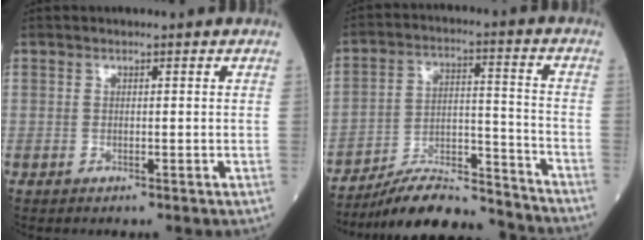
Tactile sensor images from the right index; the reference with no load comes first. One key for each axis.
{"total": 15.1, "fx": -14.3, "fy": 1.6, "fz": 4.5, "tx": -0.071, "ty": 0.027, "tz": -0.235}